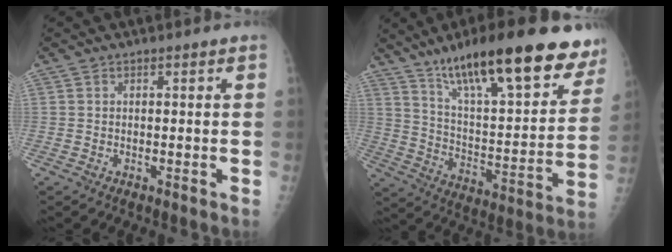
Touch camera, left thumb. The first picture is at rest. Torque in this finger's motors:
{"motor_torque": [0.91, 0.90, 1.55, -1.21, 0.14]}